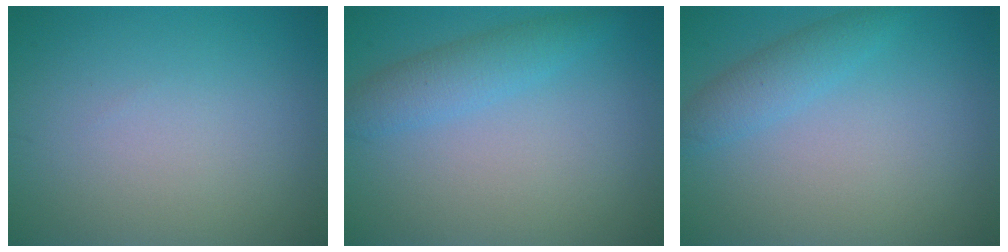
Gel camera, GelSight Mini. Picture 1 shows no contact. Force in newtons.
{"total": 2.7, "press": 2.7, "slide": 0.1}
{"total": 2.3, "press": 2.3, "slide": 0.1}